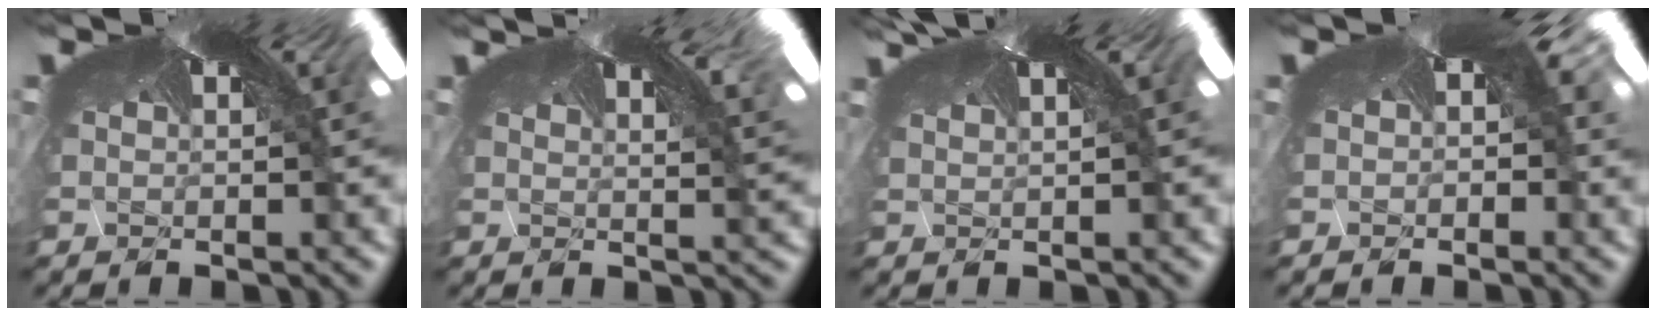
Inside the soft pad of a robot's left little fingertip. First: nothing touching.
{"total": 1.5, "force": [0.9, -0.7, -1.0], "torque": [-0.009, 0.006, 0.008]}
{"total": 1.6, "force": [1.0, 0.4, 1.1], "torque": [-0.036, 0.009, 0.013]}
{"total": 1.7, "force": [-0.6, 1.5, 0.5], "torque": [-0.026, 0.006, -0.014]}